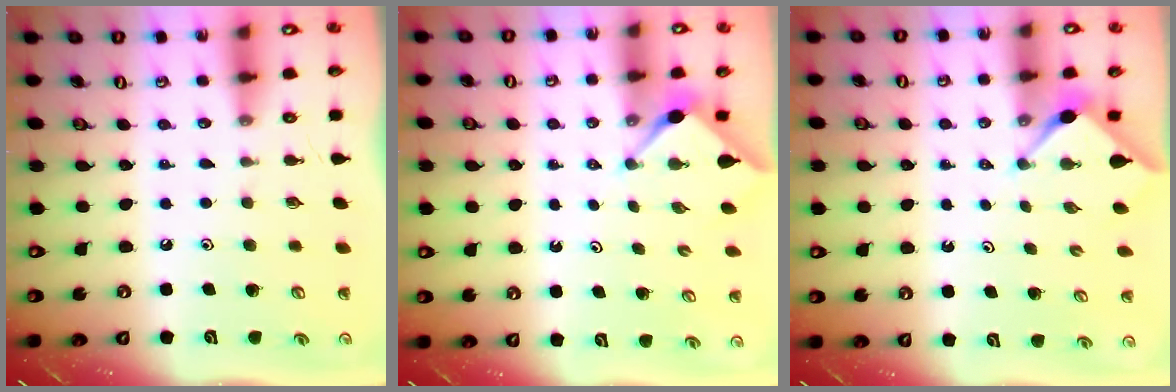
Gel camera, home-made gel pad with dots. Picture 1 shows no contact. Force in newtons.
{"total": 2.9, "press": 2.9, "slide": 0.4}
{"total": 2.9, "press": 2.9, "slide": 0.4}